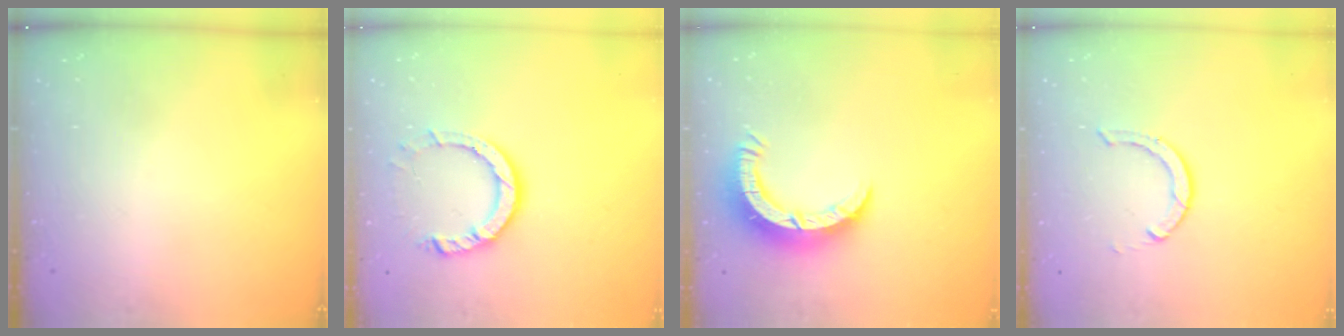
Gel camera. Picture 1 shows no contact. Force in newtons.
{"total": 9.7, "press": 9.7, "slide": 1.1}
{"total": 7.8, "press": 7.8, "slide": 0.8}
{"total": 2.9, "press": 2.9, "slide": 0.4}